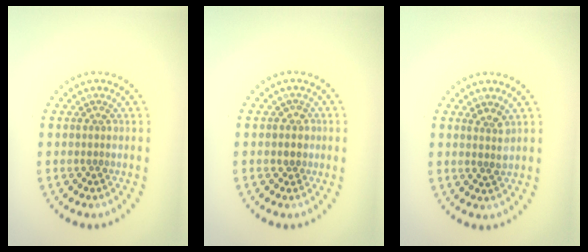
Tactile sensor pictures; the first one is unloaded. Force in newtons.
{"total": 1.1, "press": 0.9, "slide": 0.6}
{"total": 1.4, "press": 1.2, "slide": 0.6}